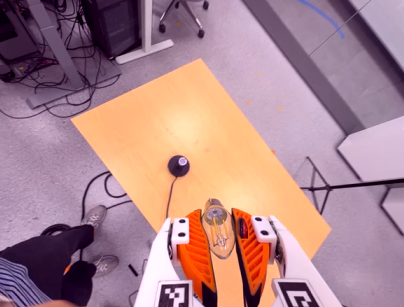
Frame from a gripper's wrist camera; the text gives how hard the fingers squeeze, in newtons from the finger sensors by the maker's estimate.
{"total": 22.1, "left": 26.0, "right": 18.3}